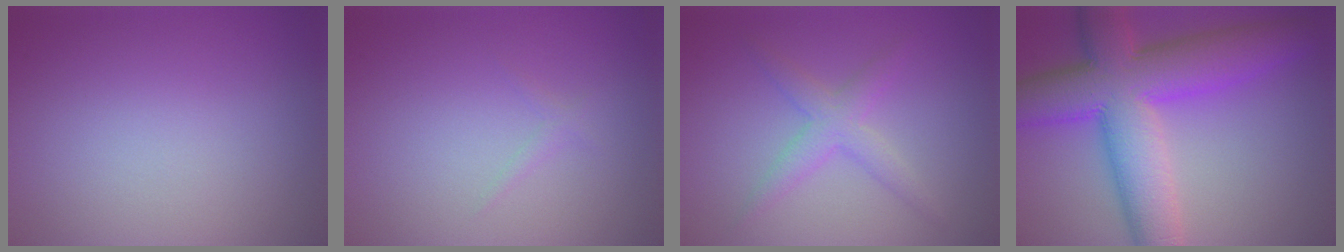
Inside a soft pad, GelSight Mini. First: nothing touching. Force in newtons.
{"total": 0.7, "press": 0.7, "slide": 0.0}
{"total": 2.6, "press": 2.6, "slide": 0.1}
{"total": 11.4, "press": 11.4, "slide": 0.1}